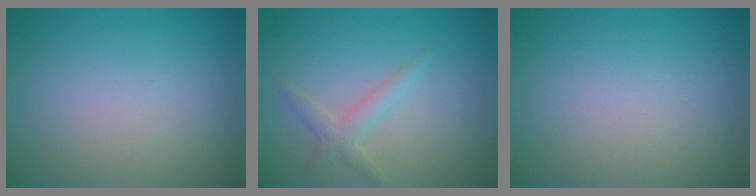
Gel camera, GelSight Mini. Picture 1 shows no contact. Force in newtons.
{"total": 1.7, "press": 1.6, "slide": 0.1}
{"total": 0.0}